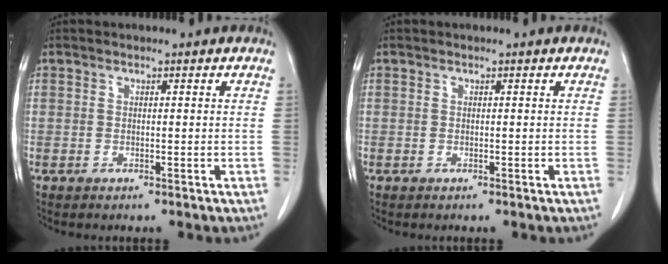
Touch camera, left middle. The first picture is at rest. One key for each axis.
{"total": 0.0}